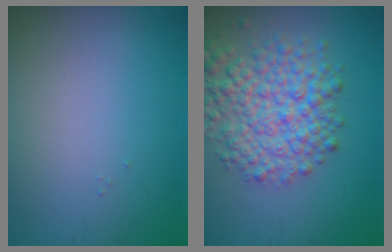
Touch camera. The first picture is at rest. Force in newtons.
{"total": 6.5, "press": 6.5, "slide": 0.2}